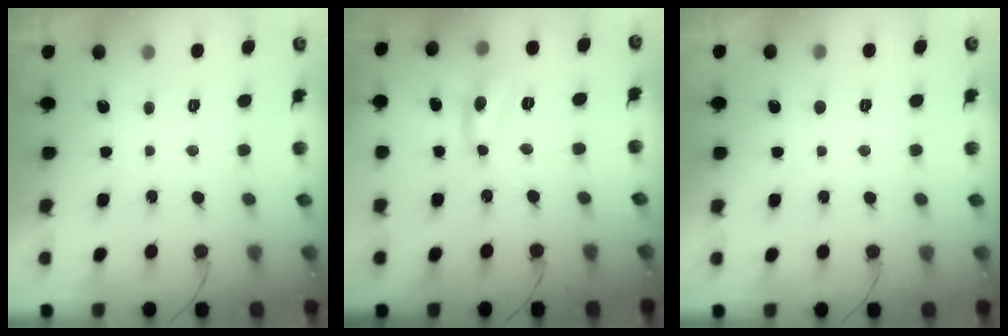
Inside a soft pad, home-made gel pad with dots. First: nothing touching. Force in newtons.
{"total": 9.1, "press": 9.1, "slide": 0.8}
{"total": 1.6, "press": 1.6, "slide": 0.1}